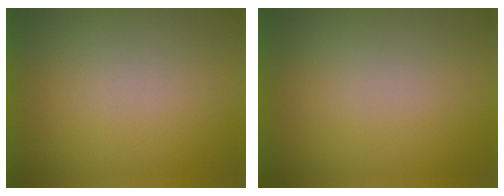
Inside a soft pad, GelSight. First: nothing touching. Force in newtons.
{"total": 0.0}